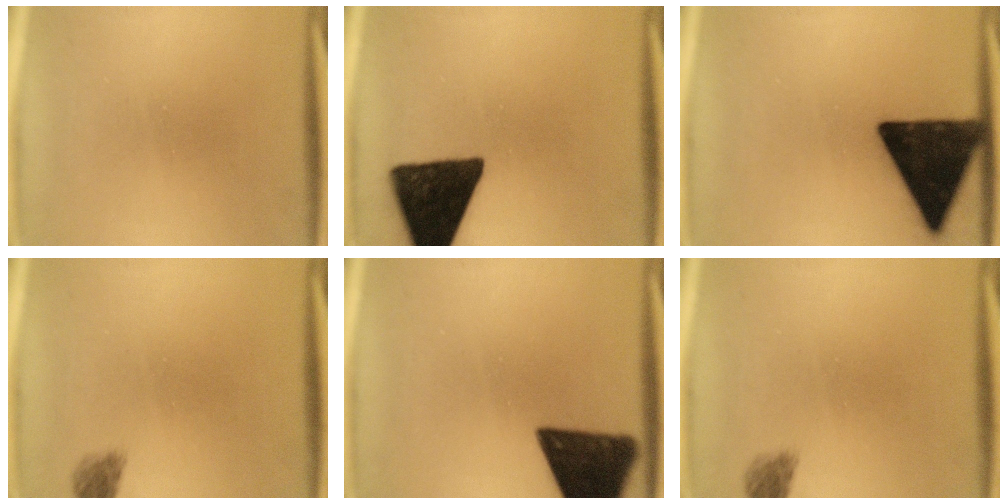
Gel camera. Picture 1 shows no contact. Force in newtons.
{"total": 15.9}
{"total": 17.1}
{"total": 2.2}
{"total": 13.4}
{"total": 2.2}